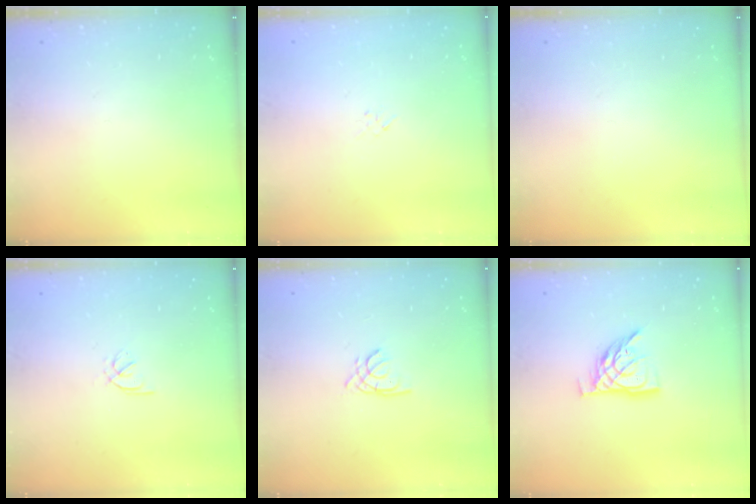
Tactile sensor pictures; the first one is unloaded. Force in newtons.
{"total": 1.3, "press": 1.2, "slide": 0.5}
{"total": 0.0}
{"total": 1.5, "press": 1.4, "slide": 0.5}
{"total": 1.5, "press": 1.5, "slide": 0.1}
{"total": 10.7, "press": 10.6, "slide": 1.0}